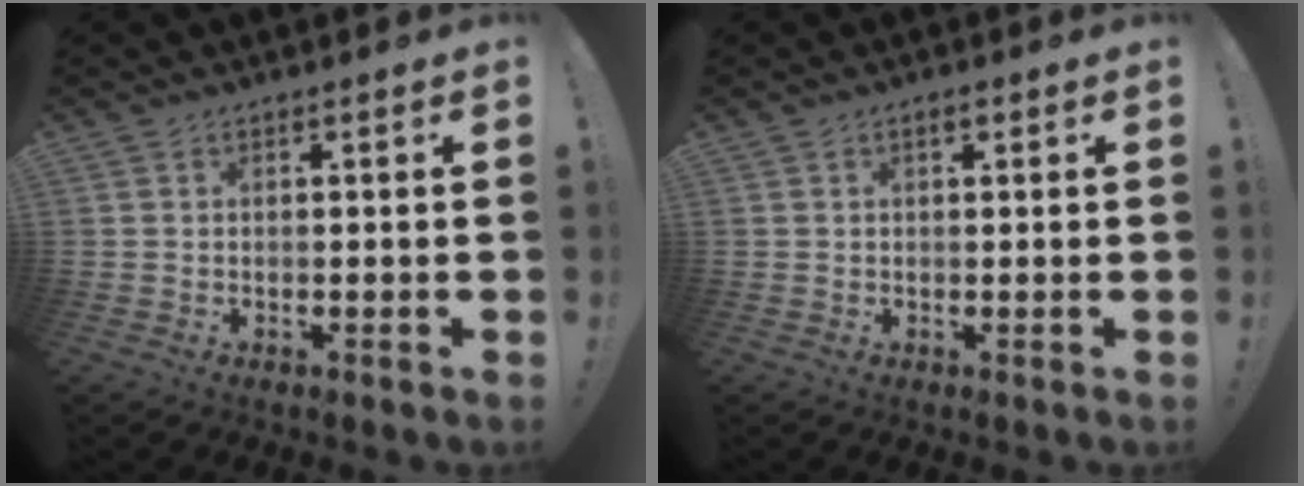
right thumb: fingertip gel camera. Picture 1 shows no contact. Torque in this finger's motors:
{"motor_torque": [0.02, 0.11, 0.29, 0.08, -0.03]}